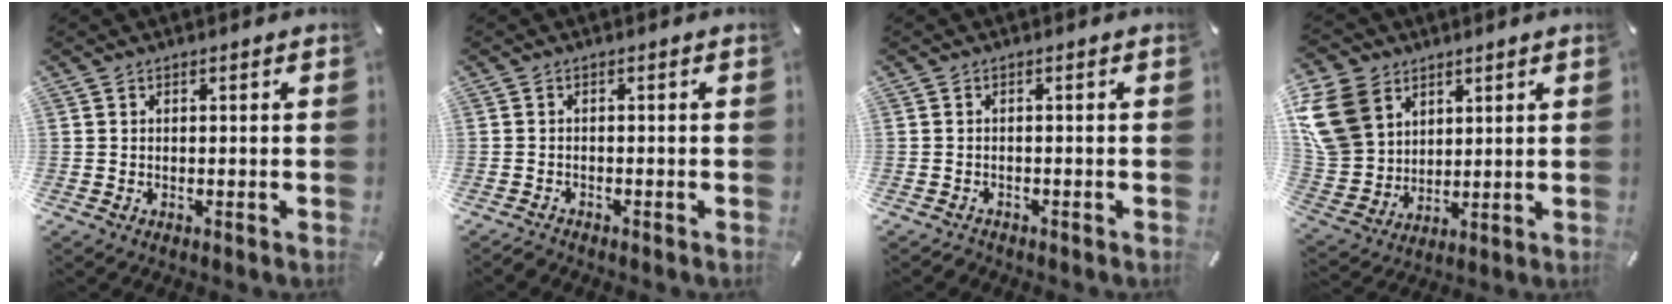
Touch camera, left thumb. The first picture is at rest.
{"total": 1.2, "force": [-1.2, 0.2, 0.0], "torque": [-0.003, 0.004, -0.026]}
{"total": 1.1, "force": [-1.0, 0.3, 0.0], "torque": [-0.002, 0.004, -0.024]}
{"total": 15.5, "force": [6.4, 12.3, 6.8], "torque": [-0.186, -0.015, 0.126]}